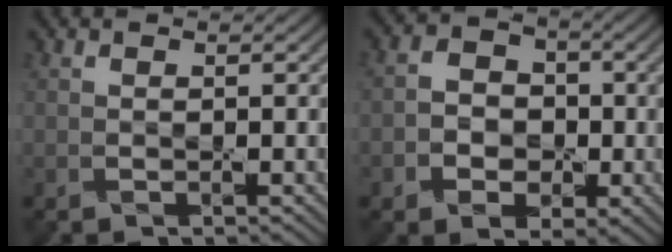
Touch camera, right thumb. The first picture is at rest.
{"total": 5.5, "force": [-1.5, 4.6, 2.6], "torque": [-0.039, -0.005, -0.041]}